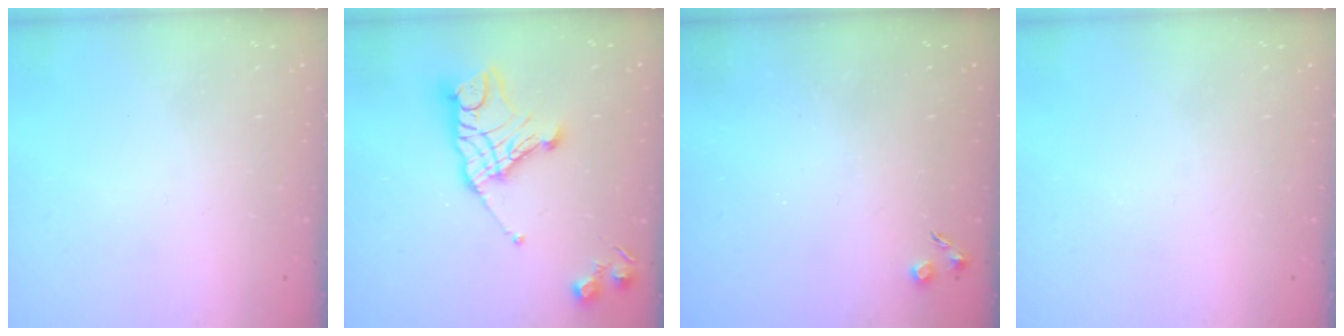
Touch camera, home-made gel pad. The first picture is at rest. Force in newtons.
{"total": 14.2, "press": 14.2, "slide": 1.0}
{"total": 3.6, "press": 3.6, "slide": 0.5}
{"total": 0.0}